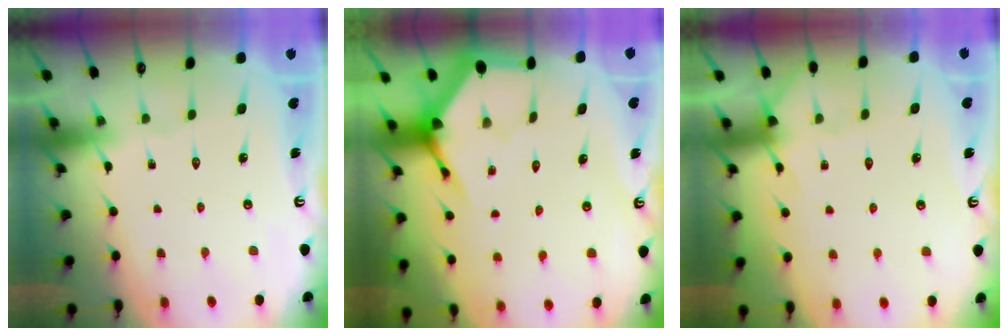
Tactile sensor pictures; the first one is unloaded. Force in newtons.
{"total": 3.8, "press": 3.8, "slide": 0.5}
{"total": 5.1, "press": 5.0, "slide": 0.7}